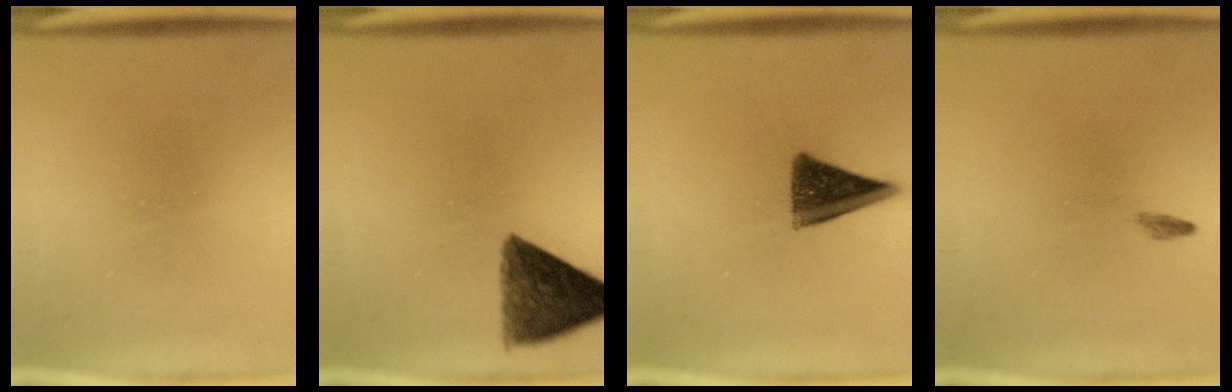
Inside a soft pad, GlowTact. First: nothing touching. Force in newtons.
{"total": 10.0}
{"total": 10.4}
{"total": 0.5}